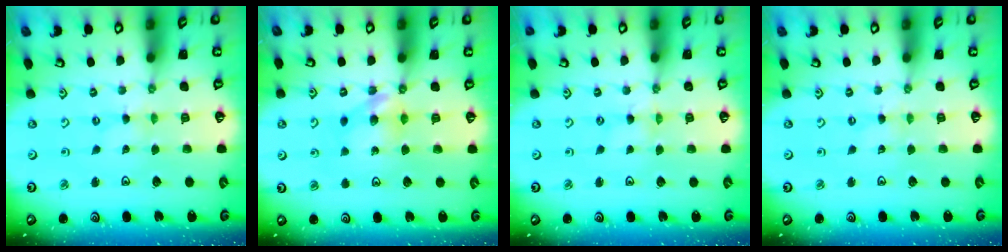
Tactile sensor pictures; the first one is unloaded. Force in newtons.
{"total": 8.5, "press": 8.4, "slide": 0.5}
{"total": 0.0}
{"total": 0.0}